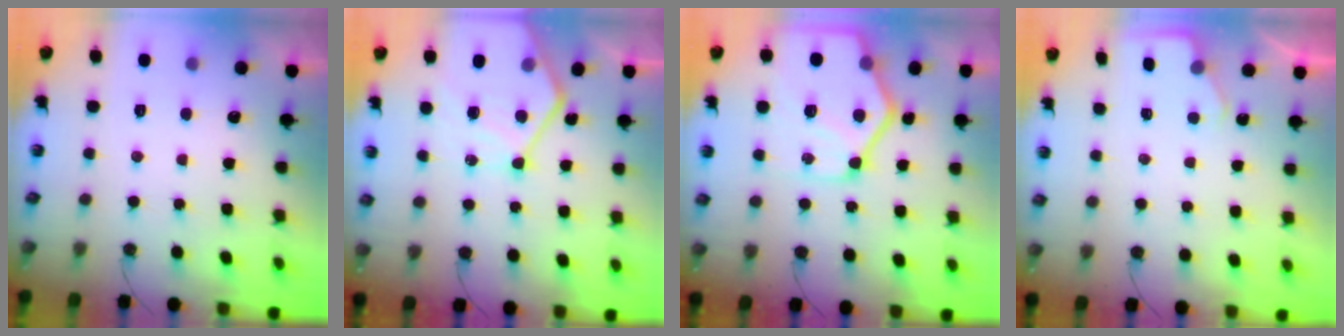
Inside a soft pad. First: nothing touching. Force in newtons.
{"total": 14.8, "press": 14.7, "slide": 1.1}
{"total": 20.1, "press": 20.0, "slide": 2.0}
{"total": 2.7, "press": 2.7, "slide": 0.4}